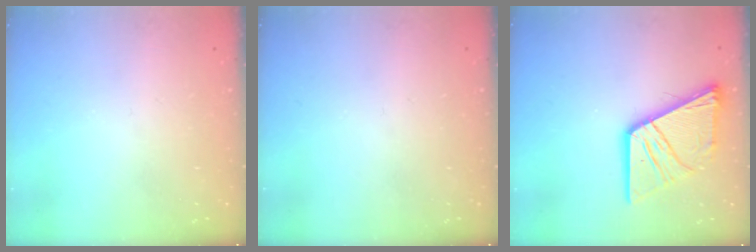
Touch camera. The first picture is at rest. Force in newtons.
{"total": 0.0}
{"total": 16.9, "press": 16.8, "slide": 2.0}